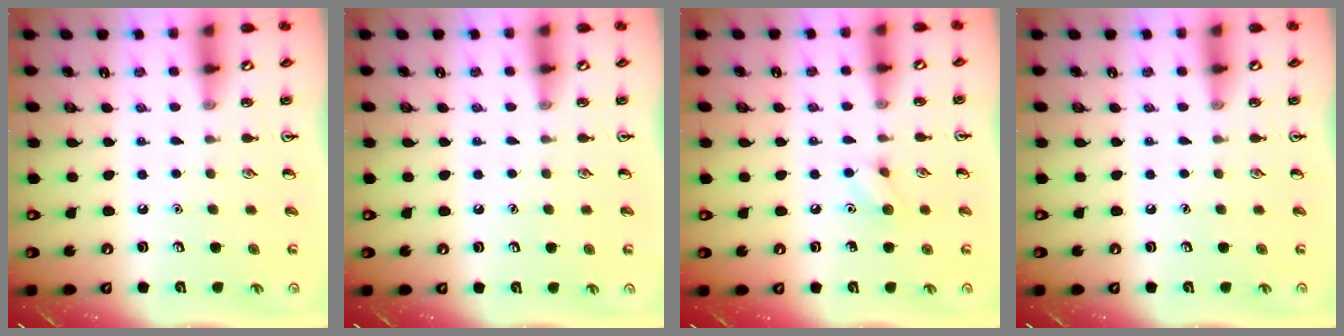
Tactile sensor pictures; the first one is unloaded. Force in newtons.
{"total": 0.0}
{"total": 5.9, "press": 5.8, "slide": 1.2}
{"total": 0.0}